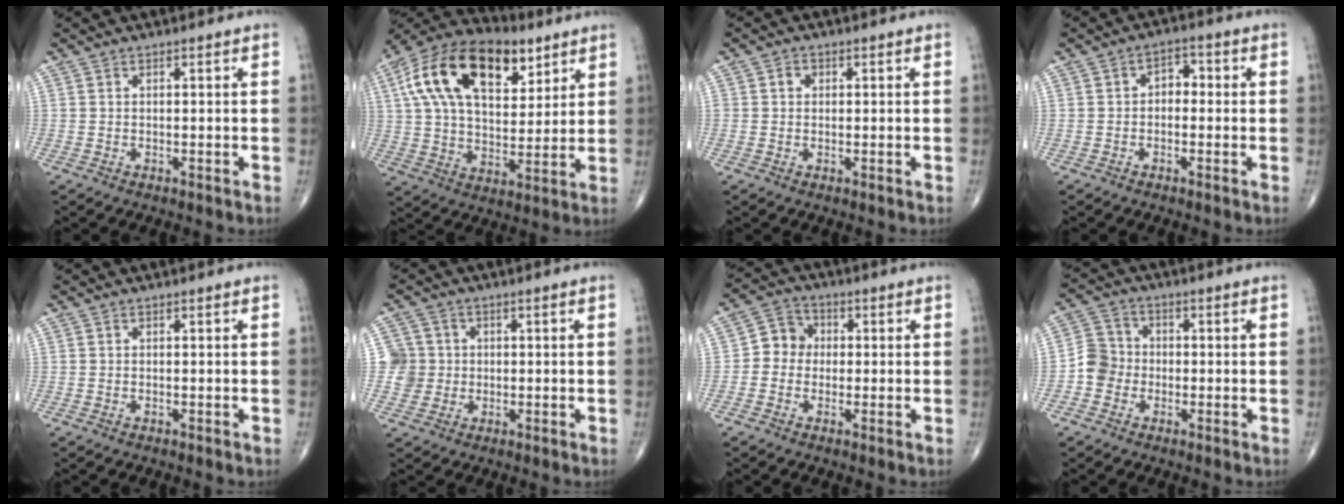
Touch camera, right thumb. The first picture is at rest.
{"total": 23.0, "force": [9.9, 12.6, 16.6], "torque": [-0.276, -0.003, 0.168]}
{"total": 1.6, "force": [0.3, 1.4, 0.6], "torque": [-0.001, 0.003, 0.002]}
{"total": 3.4, "force": [-0.2, 2.5, 2.4], "torque": [-0.012, 0.016, -0.017]}
{"total": 0.0}
{"total": 5.0, "force": [0.1, 5.0, 0.2], "torque": [0.027, 0.008, -0.003]}
{"total": 5.6, "force": [-0.4, 5.0, 2.4], "torque": [-0.016, 0.018, -0.021]}
{"total": 5.0, "force": [-1.4, 4.5, 1.6], "torque": [-0.011, 0.015, -0.039]}